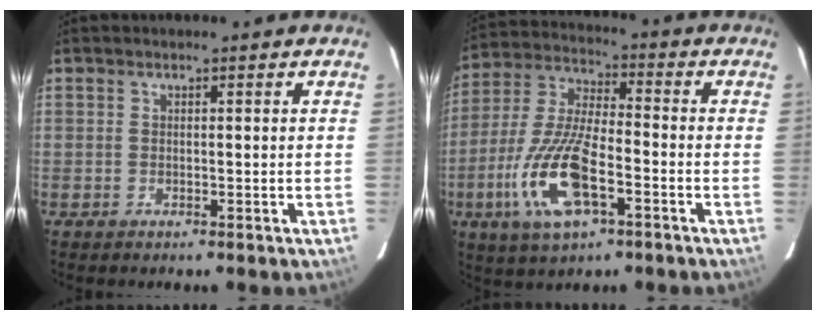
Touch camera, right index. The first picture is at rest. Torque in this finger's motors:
{"motor_torque": [1.84, -0.30, 0.83, 0.15]}